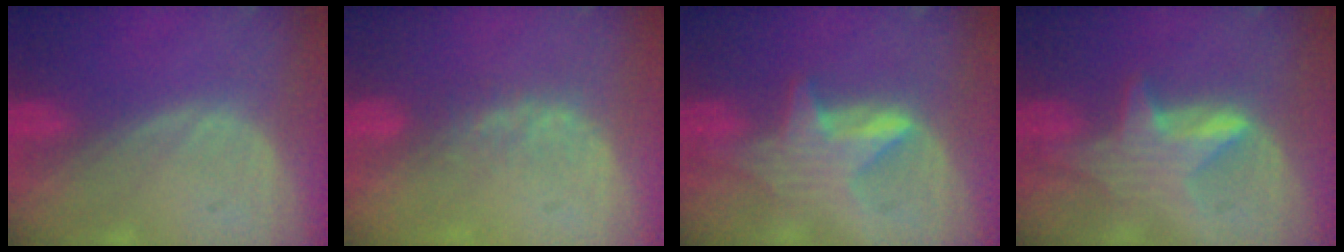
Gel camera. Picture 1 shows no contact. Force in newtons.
{"total": 2.8, "press": 2.4, "slide": 1.5}
{"total": 5.9, "press": 5.8, "slide": 0.8}
{"total": 5.9, "press": 5.8, "slide": 0.8}